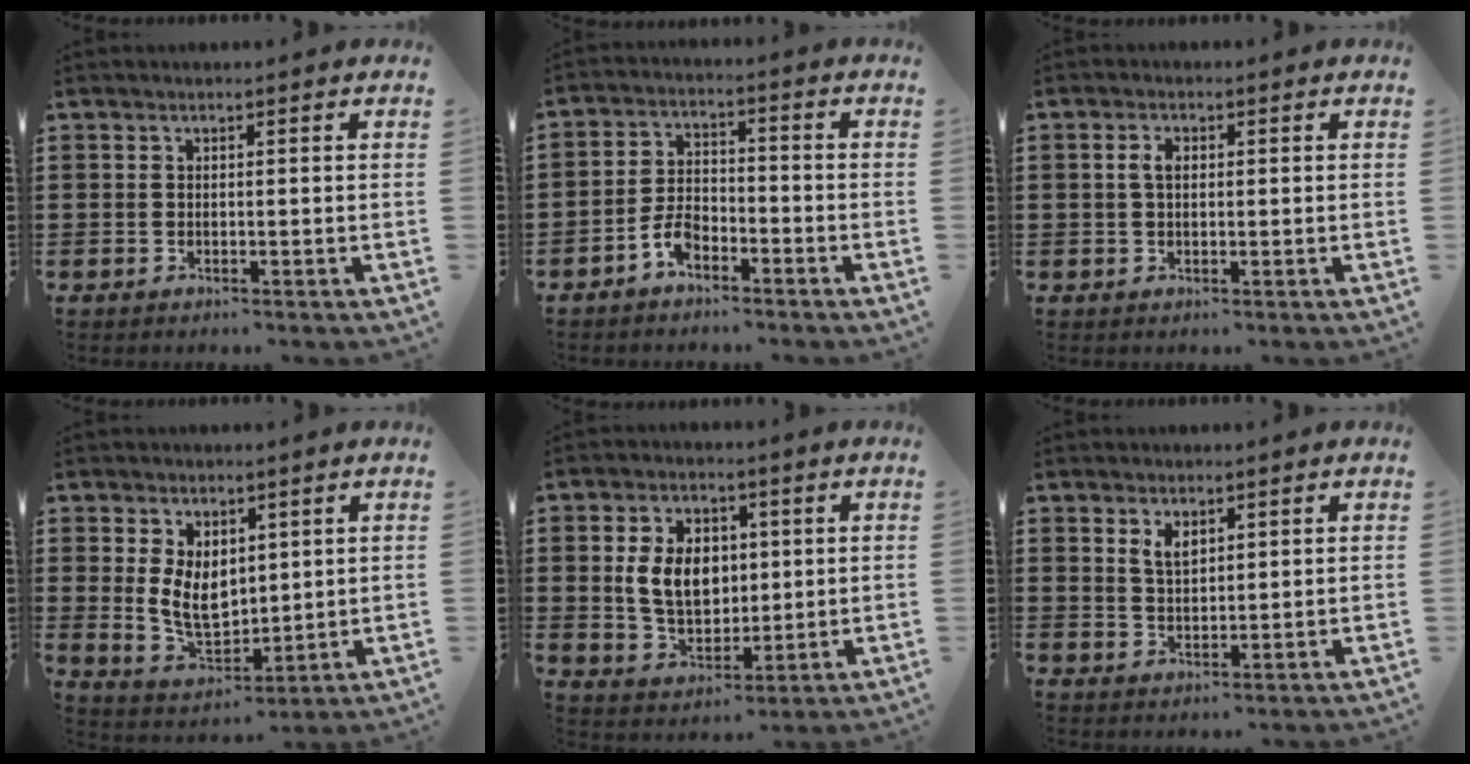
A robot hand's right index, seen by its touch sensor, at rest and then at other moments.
{"total": 4.7, "force": [-3.1, 2.5, 2.6], "torque": [-0.066, 0.005, -0.063]}
{"total": 2.2, "force": [0.3, 1.2, 1.8], "torque": [-0.039, 0.008, 0.005]}
{"total": 7.3, "force": [1.6, 5.0, 5.0], "torque": [-0.101, 0.001, 0.028]}
{"total": 8.4, "force": [1.3, 6.0, 5.7], "torque": [-0.123, 0.008, 0.019]}
{"total": 2.9, "force": [1.8, 1.5, 1.6], "torque": [-0.037, 0.004, 0.034]}